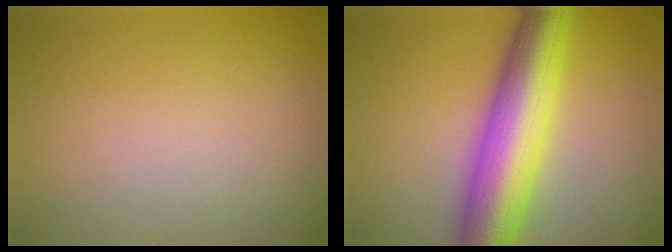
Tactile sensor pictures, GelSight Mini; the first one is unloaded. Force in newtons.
{"total": 10.3, "press": 10.3, "slide": 0.1}